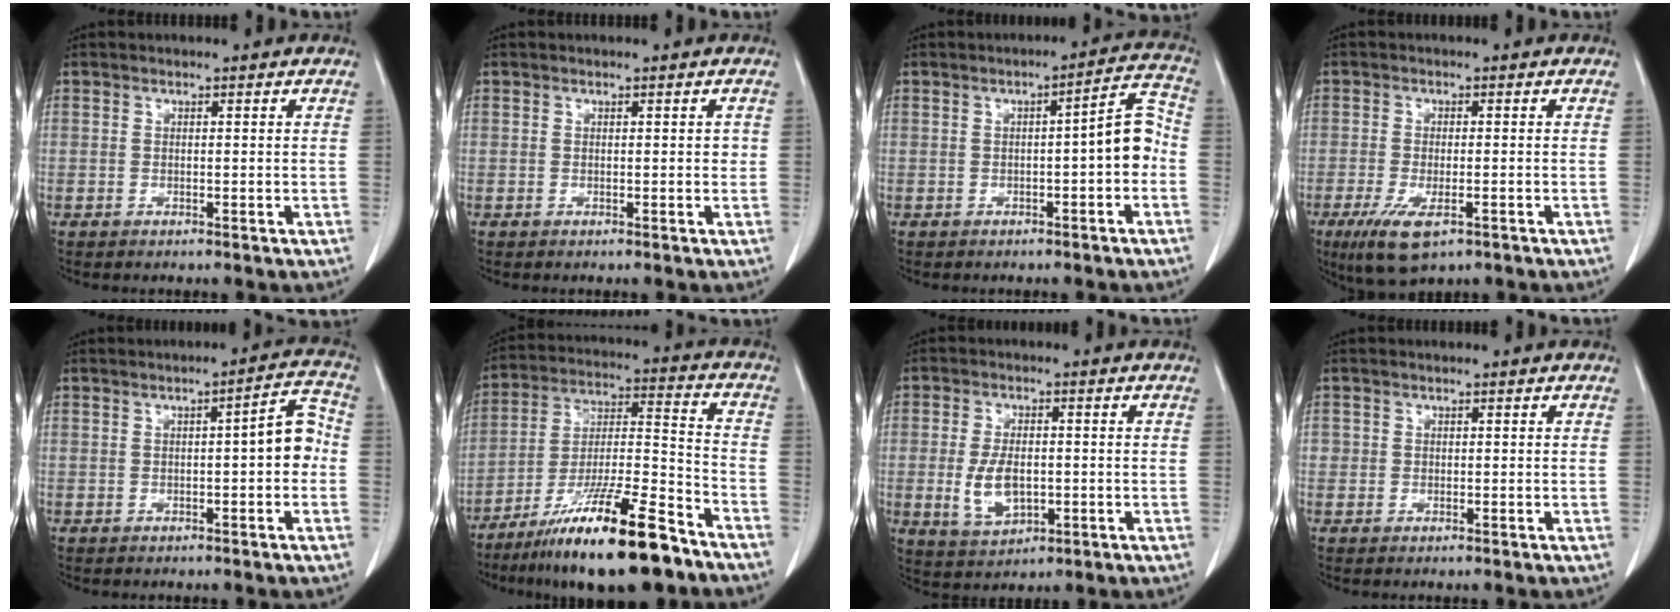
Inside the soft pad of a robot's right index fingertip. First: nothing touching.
{"total": 0.7, "force": [0.1, 0.5, 0.6], "torque": [-0.006, 0.004, 0.004]}
{"total": 6.0, "force": [-1.2, 1.0, 5.8], "torque": [-0.069, 0.025, -0.020]}
{"total": 7.4, "force": [-4.0, 2.3, 5.7], "torque": [-0.104, -0.019, -0.063]}
{"total": 5.2, "force": [-0.4, 1.1, 5.1], "torque": [-0.059, 0.021, -0.010]}
{"total": 19.6, "force": [-13.9, 2.2, 13.6], "torque": [-0.229, -0.019, -0.243]}
{"total": 6.8, "force": [-1.2, 3.6, 5.6], "torque": [-0.117, -0.002, -0.011]}
{"total": 0.9, "force": [-0.1, 0.8, 0.1], "torque": [0.008, 0.005, -0.003]}